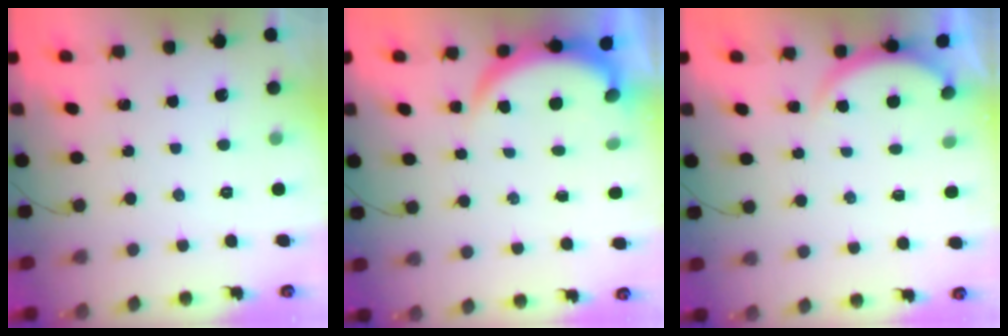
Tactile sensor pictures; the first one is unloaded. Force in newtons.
{"total": 4.7, "press": 4.7, "slide": 0.4}
{"total": 2.2, "press": 2.2, "slide": 0.6}